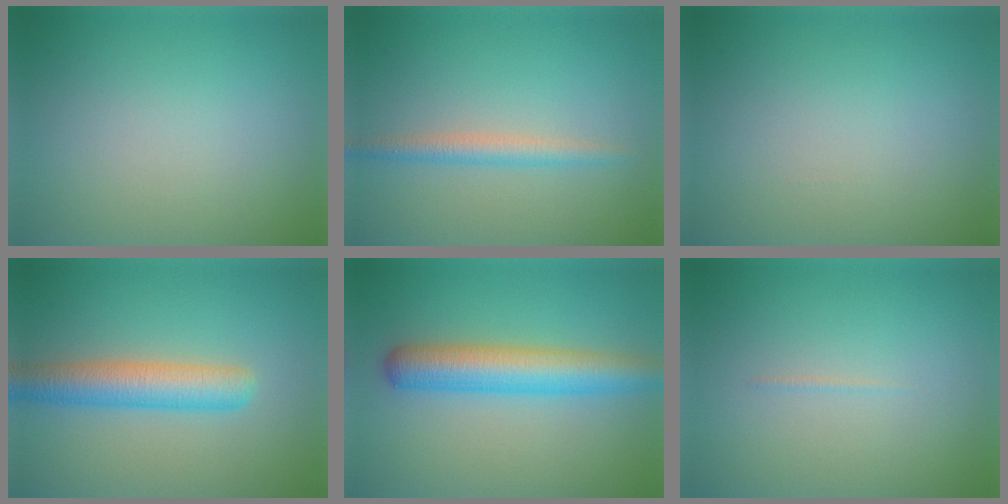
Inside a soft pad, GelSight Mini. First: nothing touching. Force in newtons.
{"total": 2.2, "press": 2.2, "slide": 0.0}
{"total": 0.0}
{"total": 5.0, "press": 5.0, "slide": 0.1}
{"total": 5.9, "press": 5.9, "slide": 0.1}
{"total": 0.7, "press": 0.7, "slide": 0.2}